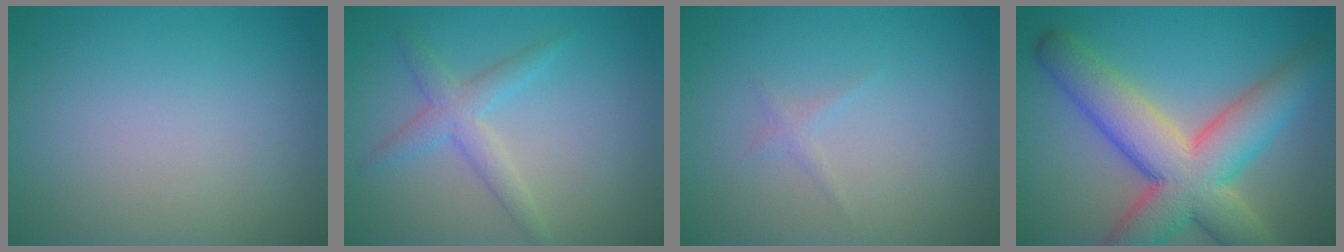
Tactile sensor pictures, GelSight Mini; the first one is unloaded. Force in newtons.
{"total": 2.5, "press": 2.5, "slide": 0.2}
{"total": 0.7, "press": 0.7, "slide": 0.1}
{"total": 10.2, "press": 10.2, "slide": 0.8}